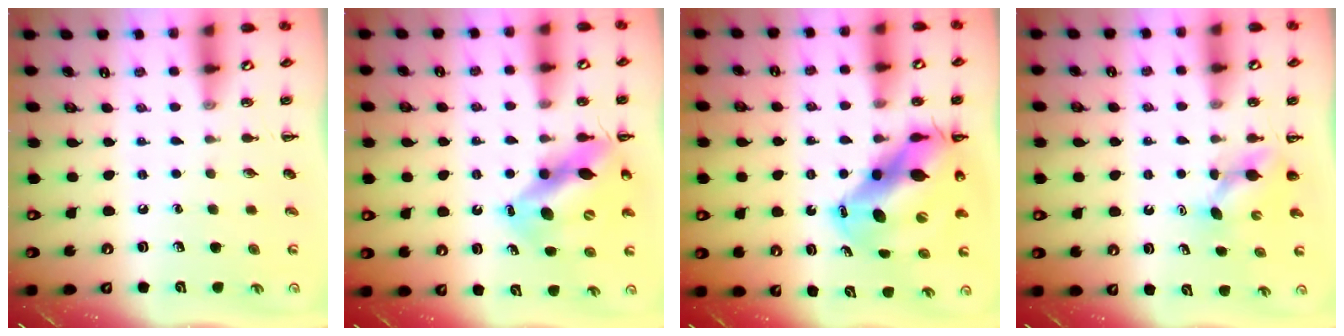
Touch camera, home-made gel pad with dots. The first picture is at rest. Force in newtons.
{"total": 12.8, "press": 12.4, "slide": 3.2}
{"total": 14.5, "press": 13.9, "slide": 4.0}
{"total": 4.1, "press": 4.0, "slide": 1.0}